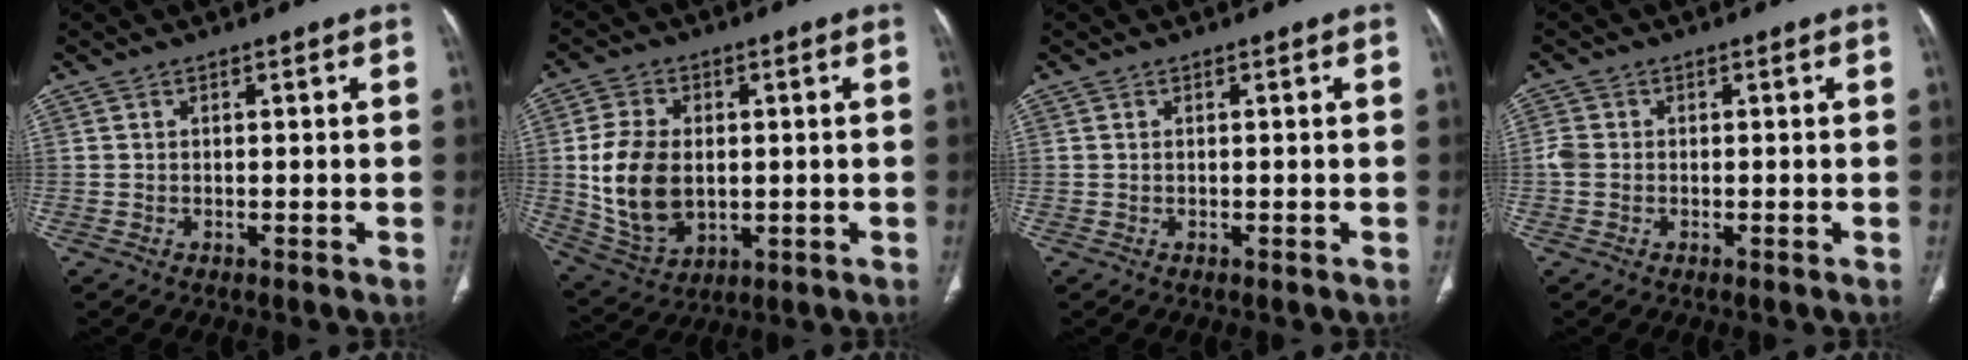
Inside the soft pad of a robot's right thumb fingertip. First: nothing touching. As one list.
[{"total": 13.9, "force": [0.0, 9.3, 10.4], "torque": [-0.190, -0.006, 0.019]}, {"total": 0.0}, {"total": 2.3, "force": [-0.2, 1.9, 1.3], "torque": [-0.036, 0.003, -0.009]}]